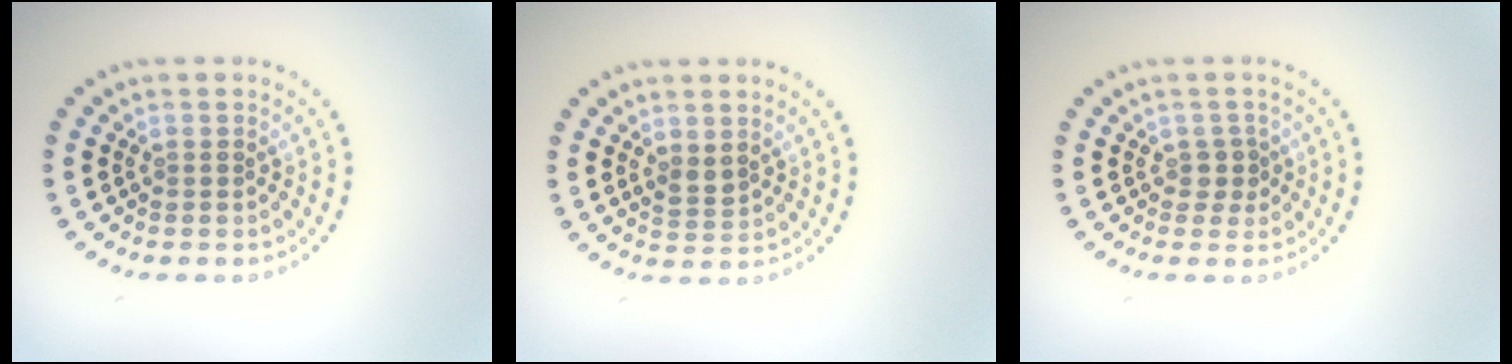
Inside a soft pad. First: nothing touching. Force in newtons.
{"total": 1.2, "press": 1.1, "slide": 0.5}
{"total": 1.4, "press": 1.1, "slide": 0.8}